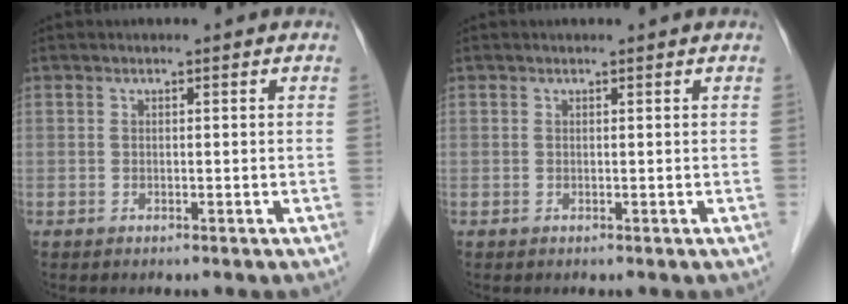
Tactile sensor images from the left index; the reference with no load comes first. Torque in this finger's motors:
{"motor_torque": [0.14, -0.14, 0.00, 0.00]}